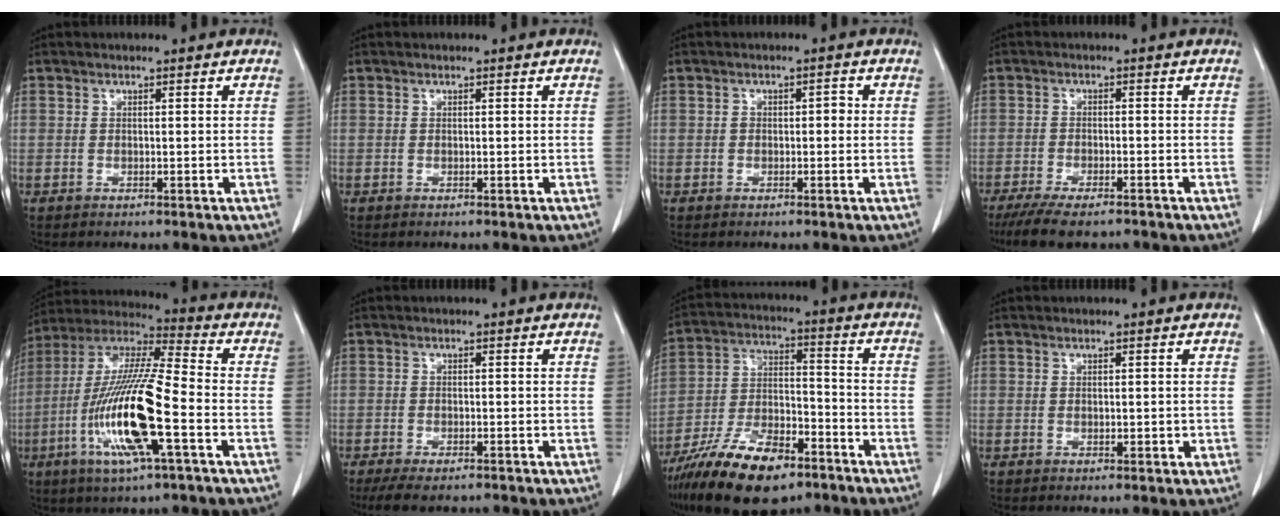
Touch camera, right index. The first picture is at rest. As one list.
[{"total": 0.0}, {"total": 1.6, "force": [-0.2, 1.0, 1.3], "torque": [-0.018, 0.013, -0.002]}, {"total": 9.5, "force": [-7.7, 2.5, 5.0], "torque": [-0.077, -0.014, -0.121]}, {"total": 17.8, "force": [-5.3, 1.5, 17.0], "torque": [-0.347, -0.013, -0.102]}, {"total": 7.0, "force": [-5.7, 2.2, 3.4], "torque": [-0.049, -0.009, -0.085]}, {"total": 17.2, "force": [-11.8, 6.0, 11.0], "torque": [-0.222, -0.007, -0.210]}, {"total": 1.0, "force": [-0.2, 0.4, 0.8], "torque": [-0.012, 0.000, -0.001]}]